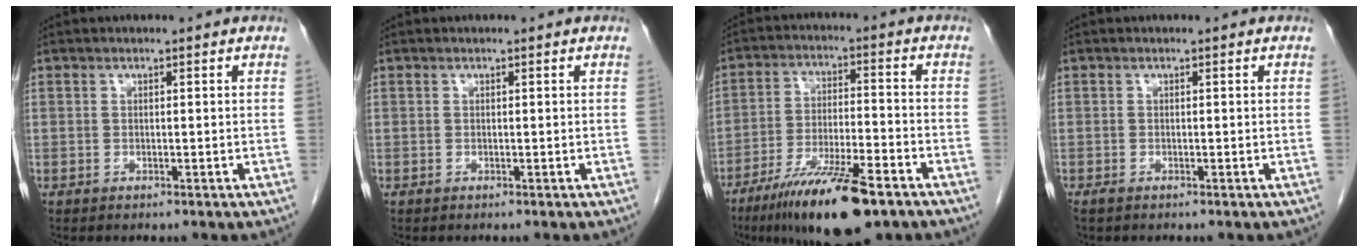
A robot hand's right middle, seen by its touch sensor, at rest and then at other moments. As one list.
[{"total": 0.0}, {"total": 14.7, "force": [-9.7, 2.5, 10.8], "torque": [-0.190, -0.029, -0.166]}, {"total": 0.6, "force": [-0.5, 0.2, 0.3], "torque": [-0.011, -0.002, -0.008]}]